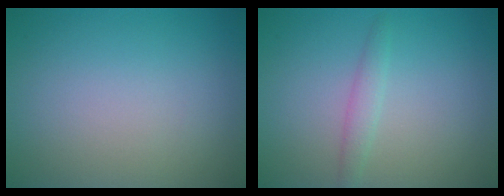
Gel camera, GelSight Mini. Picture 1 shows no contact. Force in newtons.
{"total": 1.3, "press": 1.3, "slide": 0.1}